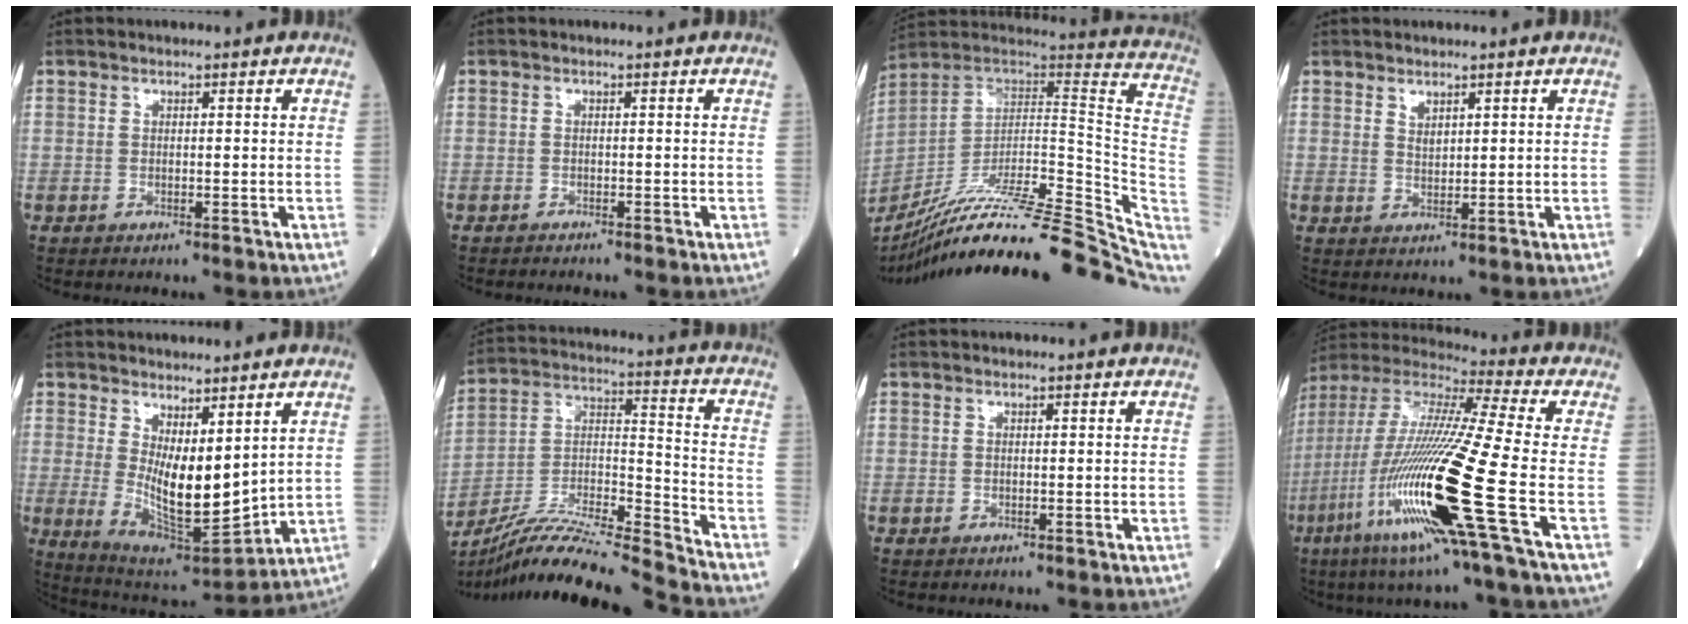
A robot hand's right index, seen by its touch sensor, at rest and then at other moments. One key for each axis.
{"total": 1.3, "fx": -1.2, "fy": -0.1, "fz": 0.4, "tx": -0.007, "ty": 0.001, "tz": -0.014}
{"total": 32.2, "fx": -26.1, "fy": 3.2, "fz": 18.7, "tx": -0.194, "ty": -0.019, "tz": -0.380}
{"total": 1.5, "fx": 1.2, "fy": 0.5, "fz": 0.8, "tx": -0.018, "ty": -0.003, "tz": 0.028}
{"total": 11.0, "fx": 2.3, "fy": 3.4, "fz": 10.1, "tx": -0.181, "ty": -0.028, "tz": 0.063}
{"total": 21.6, "fx": -19.8, "fy": -1.8, "fz": 8.3, "tx": -0.167, "ty": -0.021, "tz": -0.340}
{"total": 0.0}
{"total": 23.0, "fx": -7.8, "fy": -0.6, "fz": 21.6, "tx": -0.466, "ty": -0.046, "tz": -0.160}